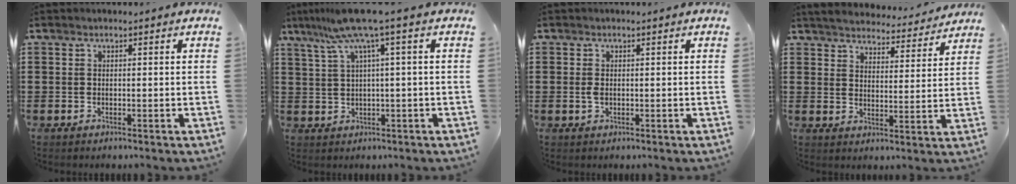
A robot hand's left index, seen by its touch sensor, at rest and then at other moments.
{"total": 7.7, "force": [3.2, -0.4, 7.0], "torque": [-0.156, -0.016, 0.051]}
{"total": 1.3, "force": [0.0, 0.6, 1.1], "torque": [-0.031, -0.002, -0.003]}
{"total": 4.5, "force": [4.5, 0.2, 0.3], "torque": [-0.031, -0.031, 0.077]}